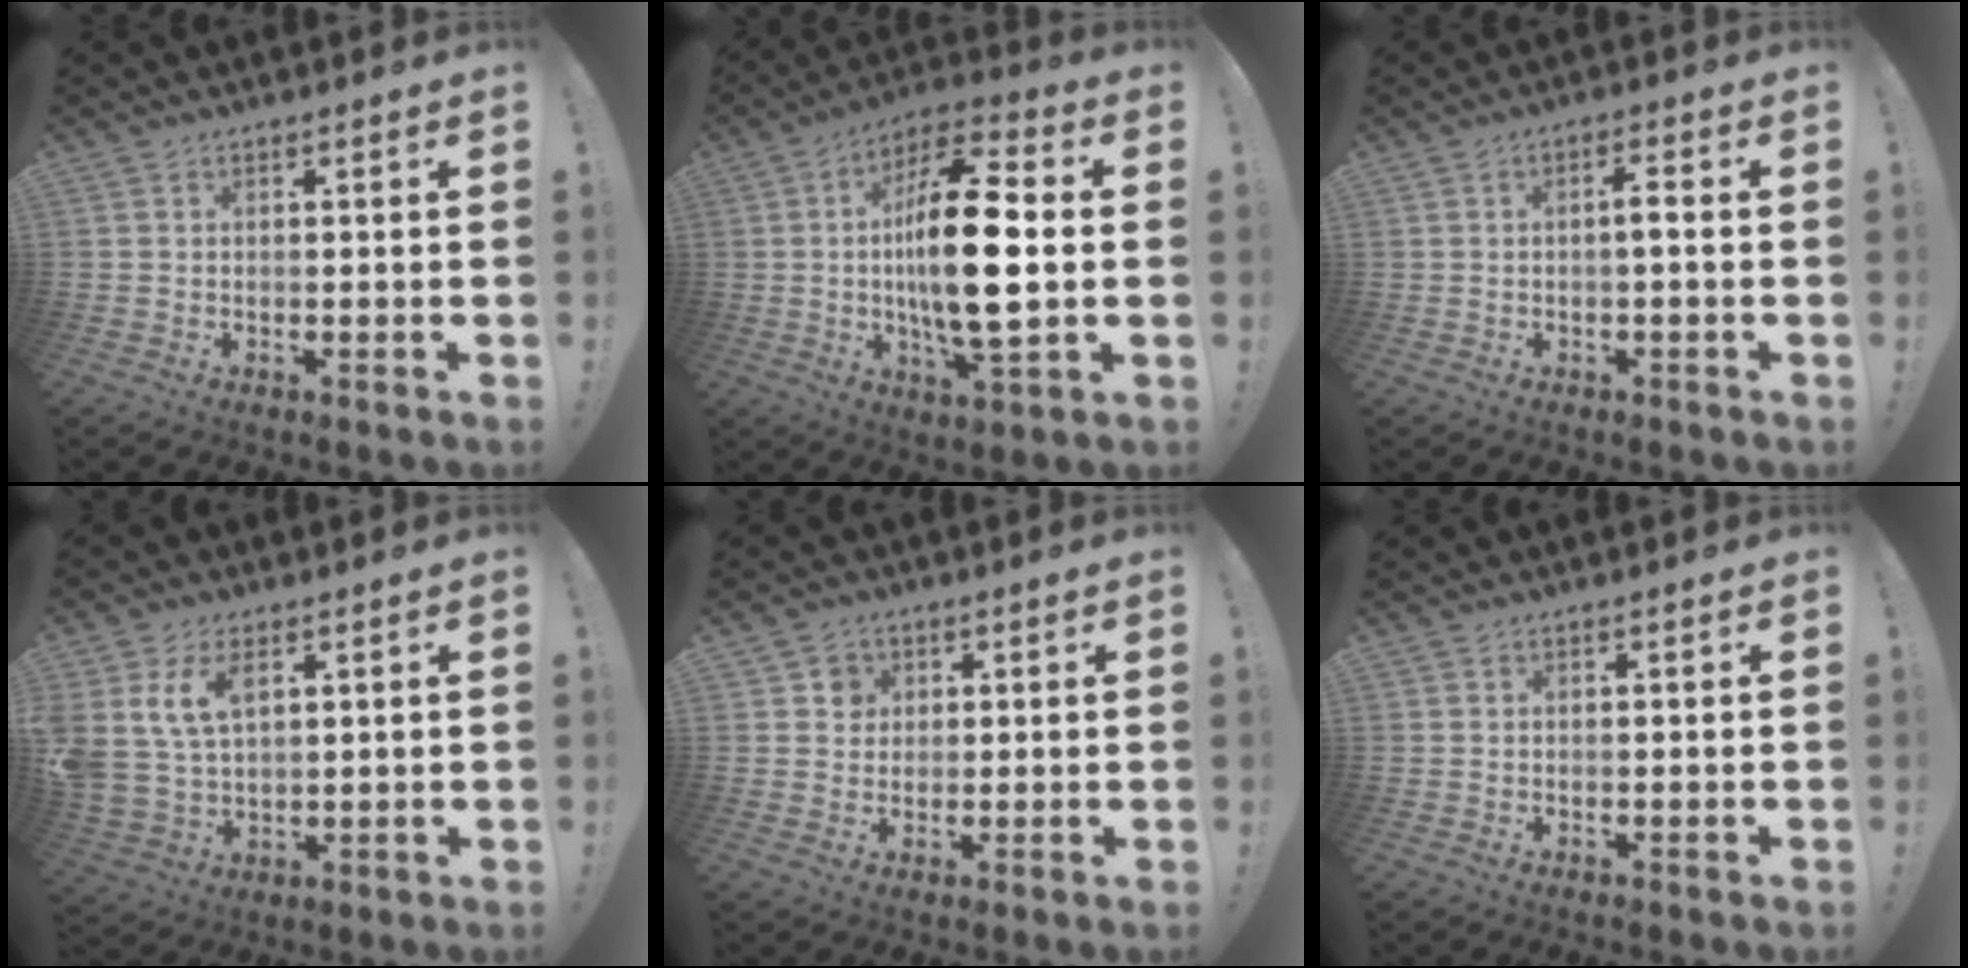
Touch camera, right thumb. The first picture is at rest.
{"total": 20.5, "force": [-0.1, 6.1, 19.6], "torque": [-0.350, -0.003, -0.010]}
{"total": 3.1, "force": [-0.4, 0.5, 3.0], "torque": [-0.049, 0.004, -0.012]}
{"total": 9.6, "force": [4.6, 6.0, 5.9], "torque": [-0.125, -0.011, 0.087]}
{"total": 4.1, "force": [1.3, 3.8, 0.9], "torque": [0.004, -0.004, 0.019]}
{"total": 0.0}